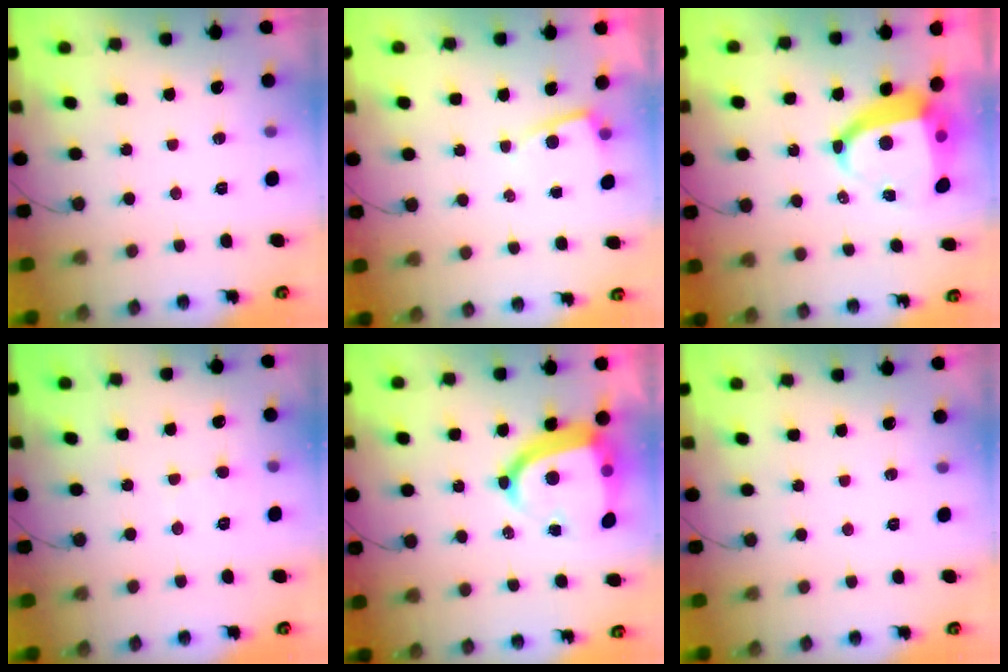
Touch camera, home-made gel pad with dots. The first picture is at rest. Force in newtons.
{"total": 2.0, "press": 2.0, "slide": 0.2}
{"total": 10.2, "press": 10.1, "slide": 1.0}
{"total": 4.3, "press": 4.3, "slide": 0.4}
{"total": 16.3, "press": 16.2, "slide": 1.6}
{"total": 0.0}